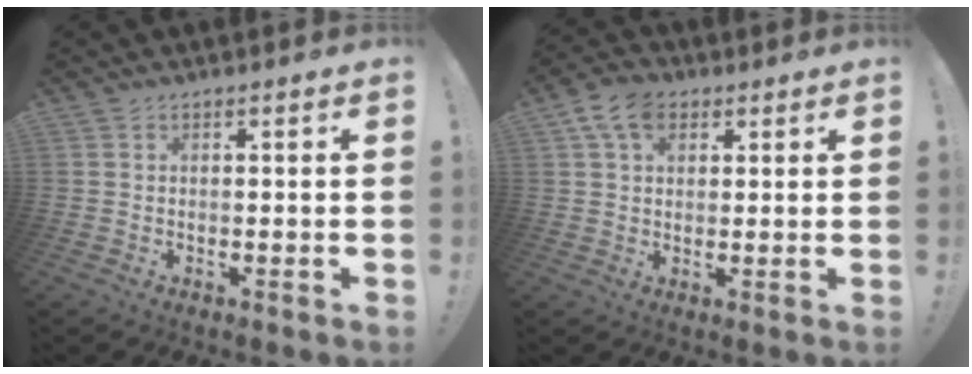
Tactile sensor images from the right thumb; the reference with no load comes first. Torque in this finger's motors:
{"motor_torque": [-0.42, 0.54, 0.09, -0.05, 0.18]}